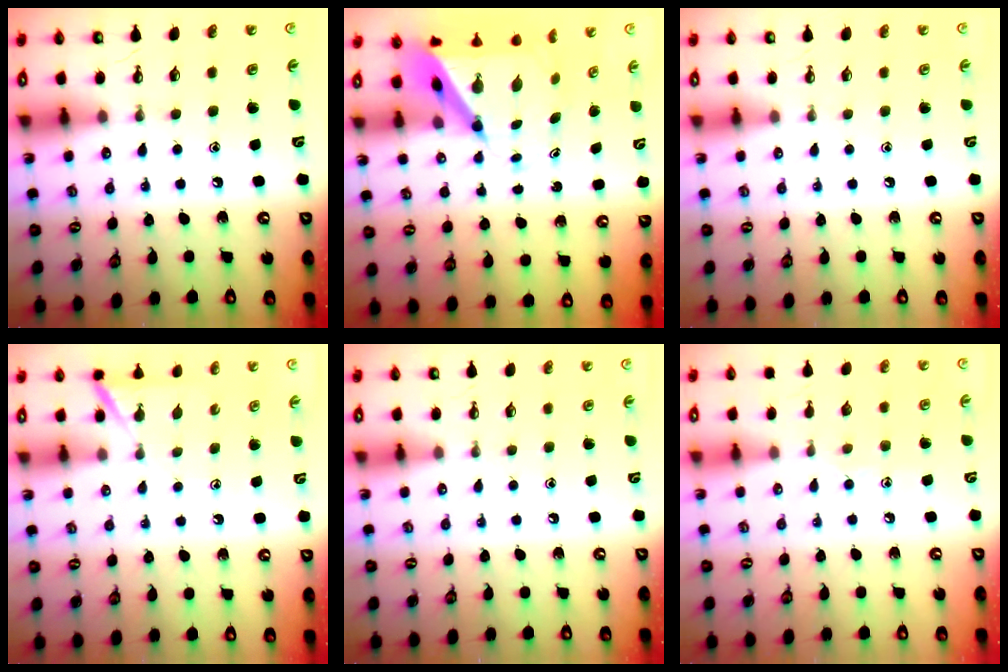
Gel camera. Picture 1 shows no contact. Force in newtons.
{"total": 7.7, "press": 7.6, "slide": 0.6}
{"total": 0.0}
{"total": 3.6, "press": 3.6, "slide": 0.3}
{"total": 0.0}
{"total": 7.2, "press": 7.2, "slide": 0.6}